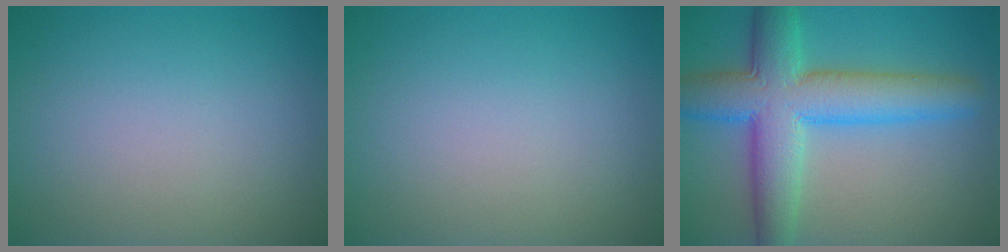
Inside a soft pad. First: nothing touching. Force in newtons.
{"total": 0.0}
{"total": 8.8, "press": 8.8, "slide": 0.2}